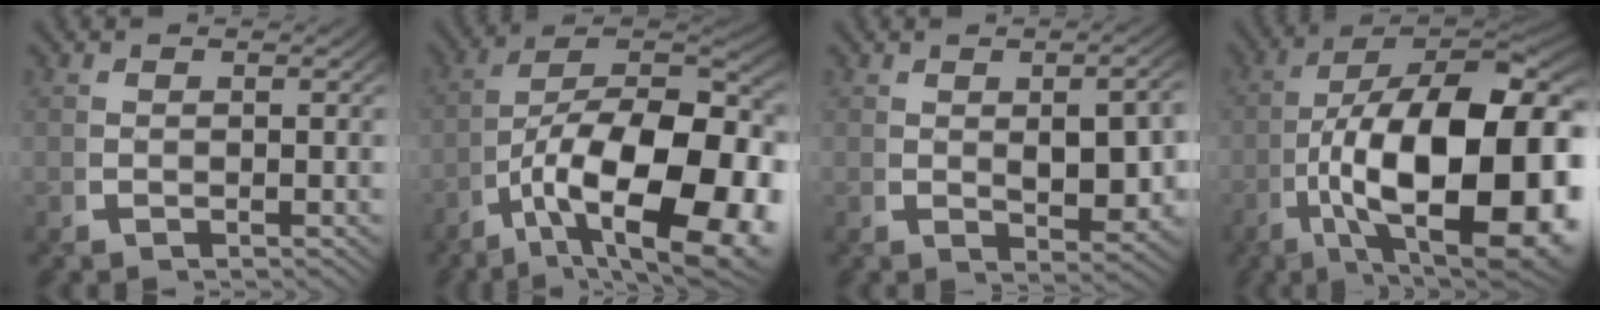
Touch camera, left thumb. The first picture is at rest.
{"total": 19.2, "force": [-2.1, 11.7, 15.1], "torque": [-0.251, -0.073, 0.005]}
{"total": 4.2, "force": [0.2, 1.8, 3.8], "torque": [-0.053, -0.009, 0.013]}
{"total": 24.9, "force": [-2.6, 14.4, 20.2], "torque": [-0.342, -0.096, 0.007]}